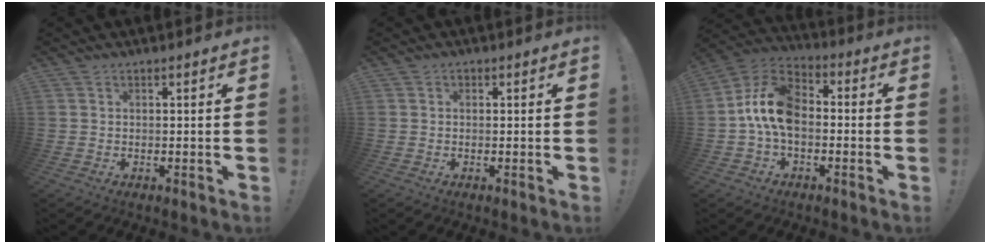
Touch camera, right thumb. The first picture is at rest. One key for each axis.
{"total": 0.6, "fx": 0.2, "fy": 0.6, "fz": 0.1, "tx": 0.004, "ty": -0.001, "tz": 0.001}
{"total": 14.0, "fx": -1.1, "fy": 9.2, "fz": 10.5, "tx": -0.200, "ty": 0.026, "tz": -0.016}